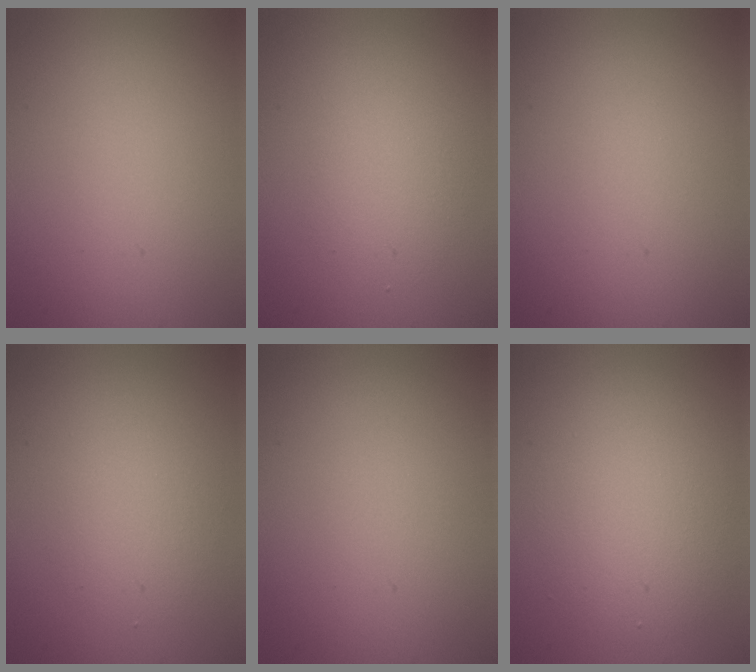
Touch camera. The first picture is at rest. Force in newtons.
{"total": 2.2, "press": 2.2, "slide": 0.0}
{"total": 0.0}
{"total": 2.5, "press": 2.5, "slide": 0.2}
{"total": 0.0}
{"total": 4.4, "press": 4.4, "slide": 0.3}